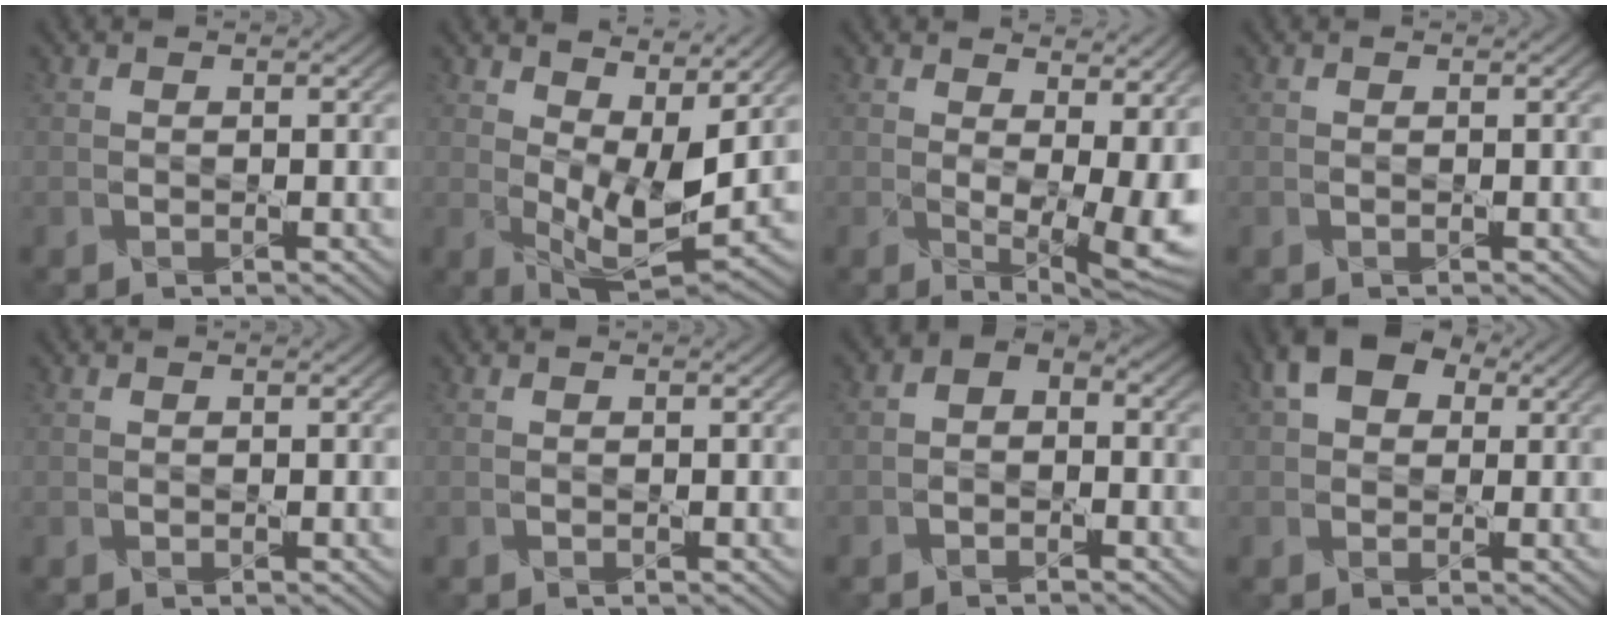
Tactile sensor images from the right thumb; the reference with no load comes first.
{"total": 9.2, "force": [3.6, 4.1, 7.4], "torque": [-0.138, -0.012, 0.068]}
{"total": 9.2, "force": [0.9, 4.9, 7.8], "torque": [-0.107, -0.021, 0.038]}
{"total": 0.0}
{"total": 0.0}
{"total": 0.0}
{"total": 2.7, "force": [-0.7, 2.1, 1.6], "torque": [-0.024, 0.009, -0.024]}
{"total": 5.2, "force": [2.0, 3.9, 2.8], "torque": [-0.058, 0.018, 0.021]}